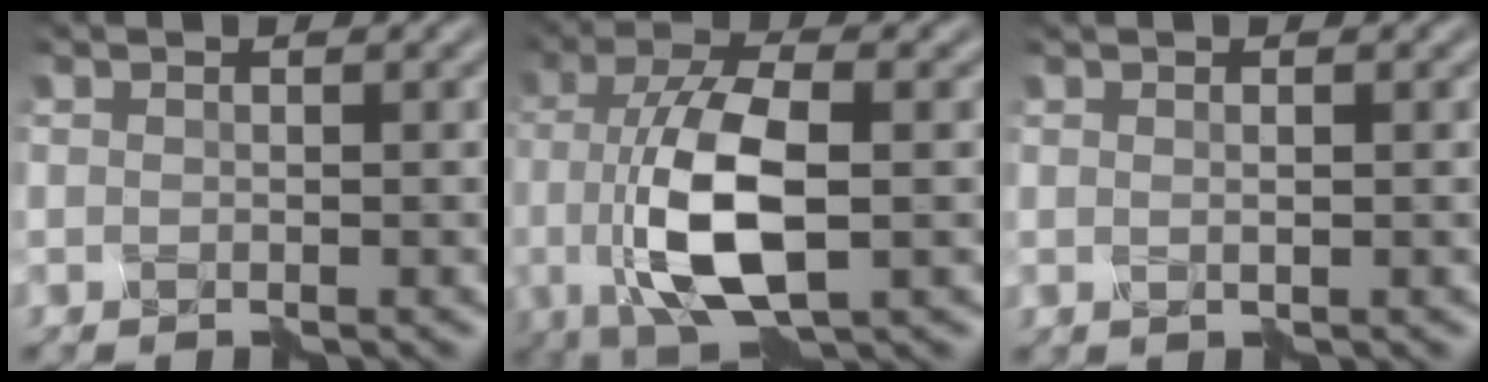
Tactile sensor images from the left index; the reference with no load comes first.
{"total": 8.2, "force": [-0.8, 2.9, 7.6], "torque": [-0.158, 0.002, -0.013]}
{"total": 0.7, "force": [0.4, -0.5, 0.1], "torque": [-0.005, 0.001, 0.006]}